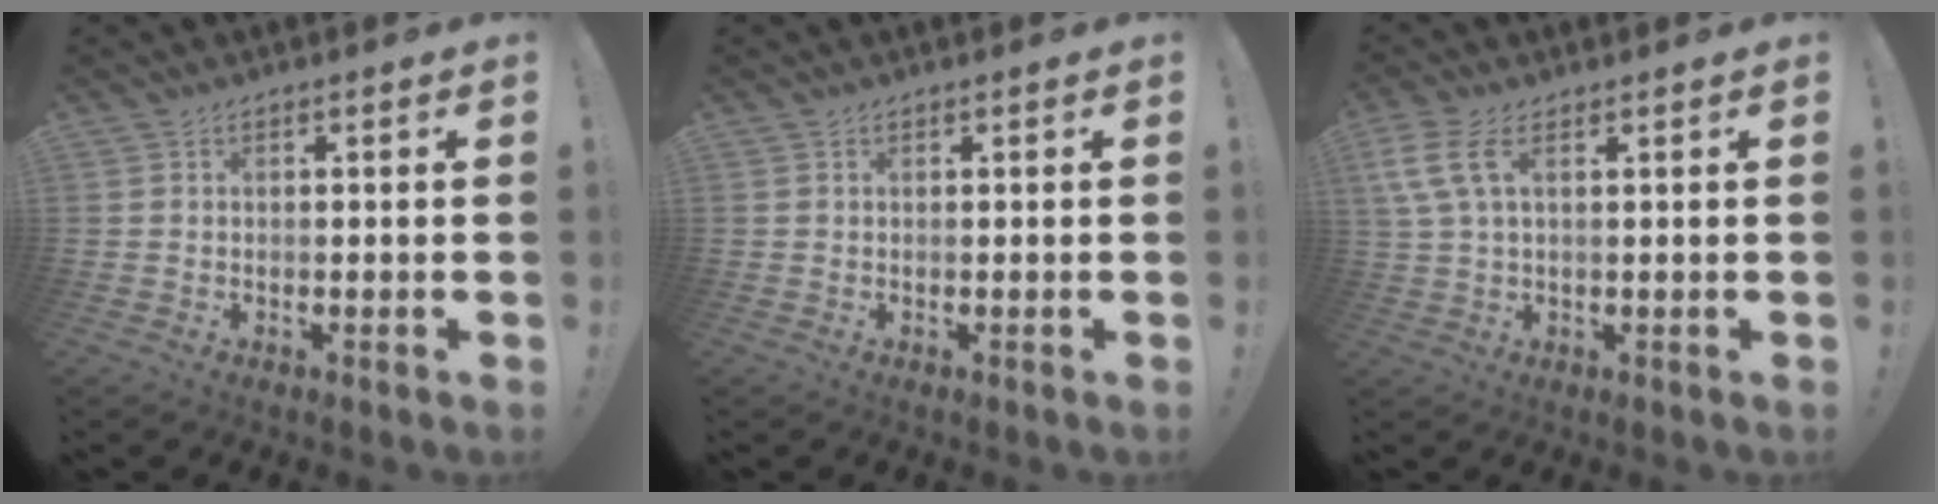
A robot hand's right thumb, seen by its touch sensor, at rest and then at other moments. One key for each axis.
{"total": 0.0}
{"total": 7.3, "fx": 2.8, "fy": 3.2, "fz": 6.0, "tx": -0.137, "ty": 0.004, "tz": 0.055}